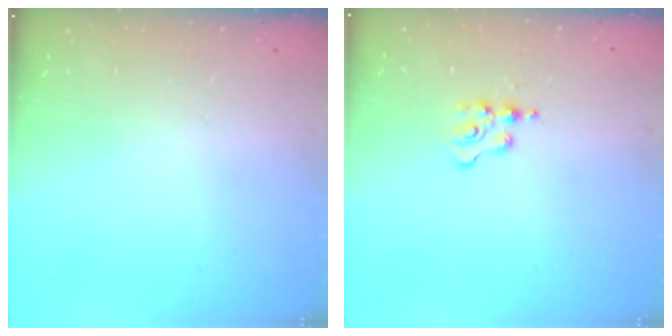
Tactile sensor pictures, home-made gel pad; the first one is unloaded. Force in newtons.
{"total": 3.6, "press": 3.6, "slide": 0.4}